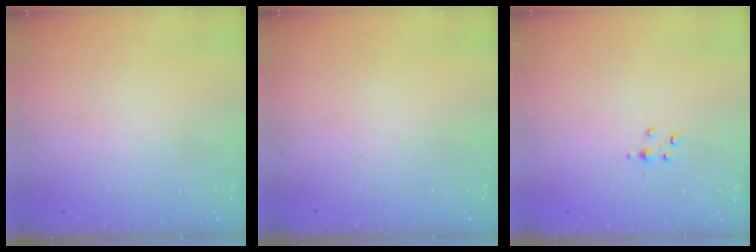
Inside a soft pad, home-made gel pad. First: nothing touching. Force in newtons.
{"total": 0.0}
{"total": 2.7, "press": 2.7, "slide": 0.4}